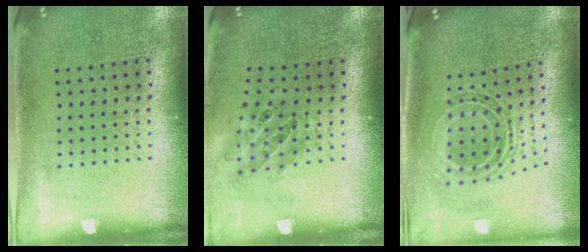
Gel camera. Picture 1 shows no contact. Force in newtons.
{"total": 0.9, "press": 0.8, "slide": 0.1}
{"total": 0.9, "press": 0.9, "slide": 0.4}